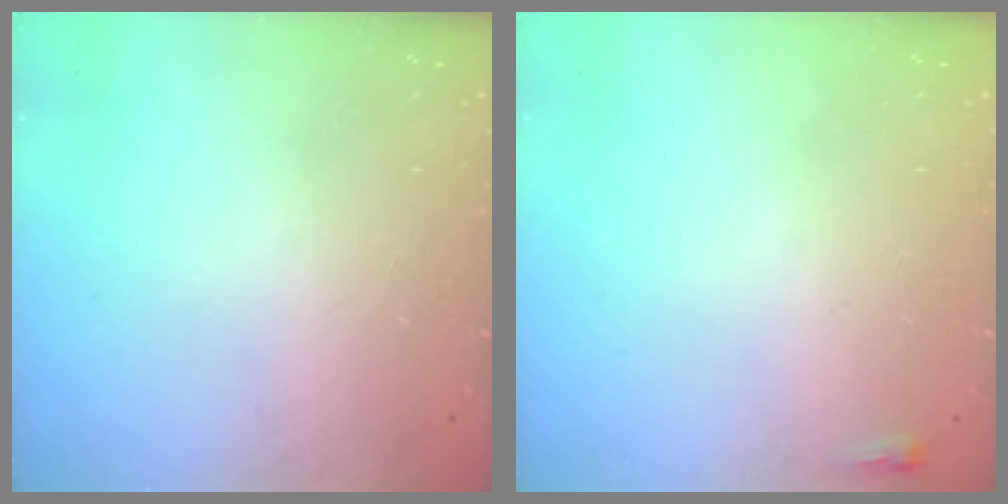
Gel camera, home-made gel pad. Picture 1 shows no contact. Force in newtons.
{"total": 2.1, "press": 2.0, "slide": 0.5}